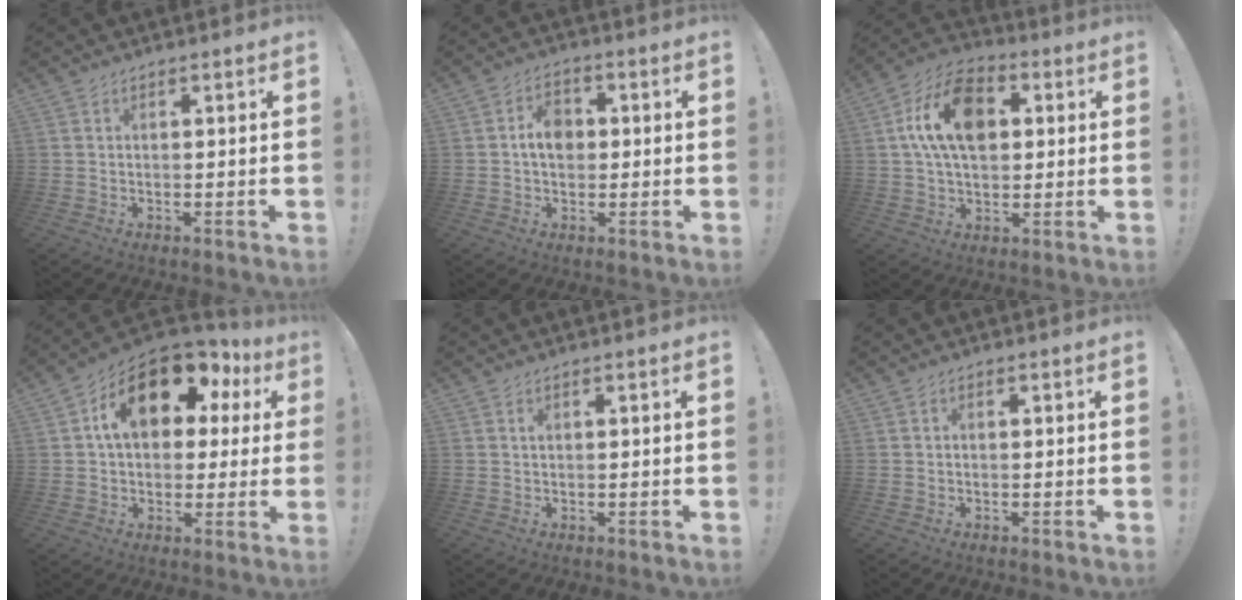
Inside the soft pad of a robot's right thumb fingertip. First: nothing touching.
{"total": 7.3, "force": [0.3, 5.4, 4.9], "torque": [-0.066, 0.006, 0.005]}
{"total": 16.9, "force": [3.8, 11.0, 12.2], "torque": [-0.204, 0.005, 0.071]}
{"total": 17.6, "force": [7.6, 9.8, 12.5], "torque": [-0.195, -0.030, 0.130]}
{"total": 0.6, "force": [0.3, 0.5, 0.3], "torque": [-0.006, 0.000, 0.005]}
{"total": 0.6, "force": [-0.2, 0.4, 0.4], "torque": [-0.012, 0.003, -0.004]}